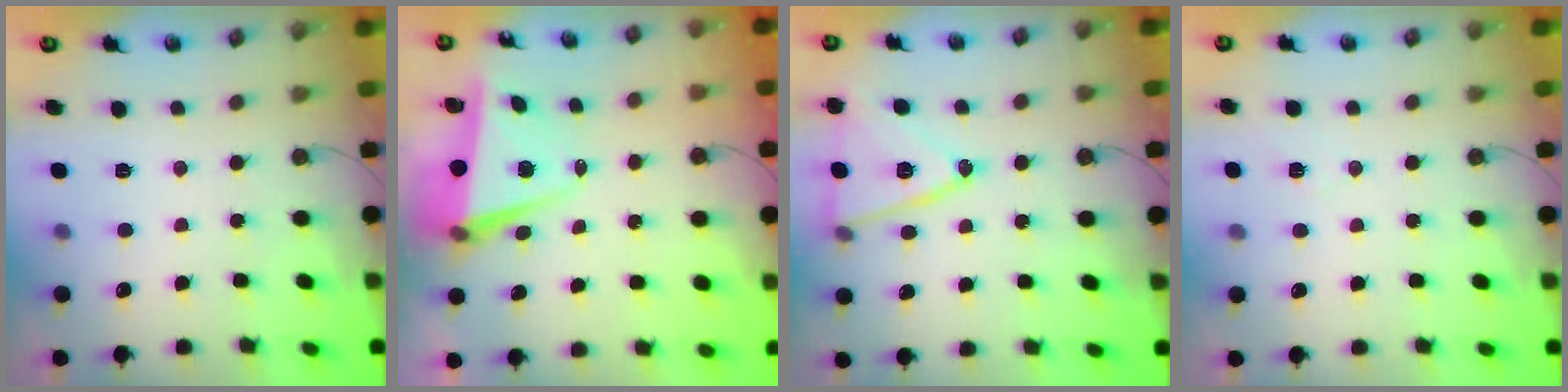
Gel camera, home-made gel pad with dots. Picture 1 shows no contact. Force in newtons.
{"total": 5.5, "press": 5.4, "slide": 1.3}
{"total": 16.9, "press": 16.5, "slide": 3.5}
{"total": 2.7, "press": 2.3, "slide": 1.4}